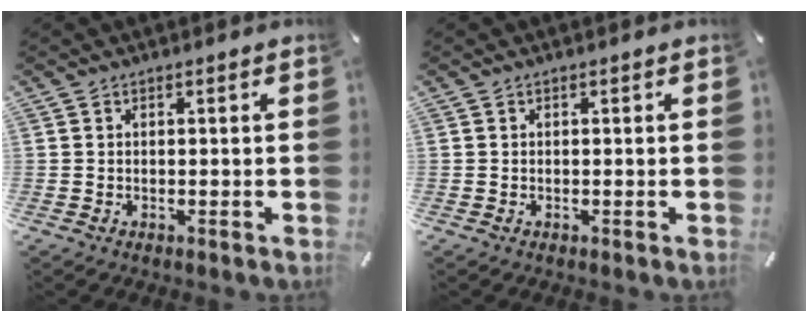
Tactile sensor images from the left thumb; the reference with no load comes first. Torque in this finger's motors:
{"motor_torque": [0.00, 0.00, 0.00, 0.05, 0.00]}